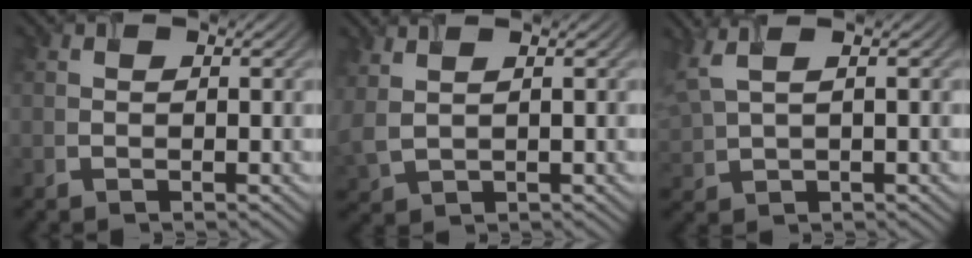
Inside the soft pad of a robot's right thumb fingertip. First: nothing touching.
{"total": 3.4, "force": [2.1, 1.0, 2.5], "torque": [-0.074, 0.013, 0.035]}
{"total": 4.9, "force": [2.9, 1.4, 3.7], "torque": [-0.118, 0.013, 0.062]}